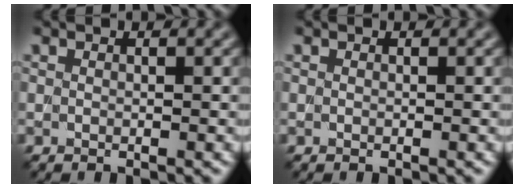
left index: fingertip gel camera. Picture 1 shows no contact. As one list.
[{"total": 0.0}]